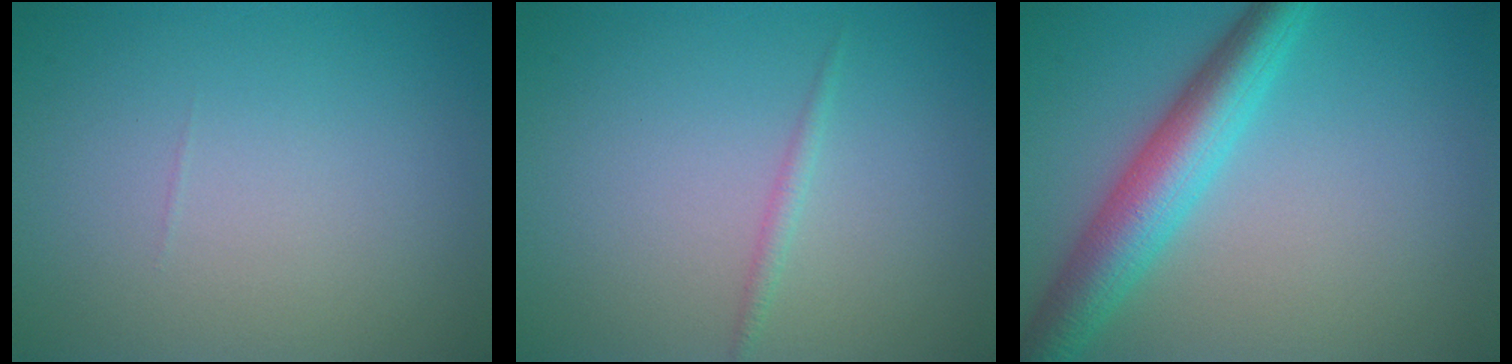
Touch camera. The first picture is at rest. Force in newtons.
{"total": 0.9, "press": 0.9, "slide": 0.1}
{"total": 5.9, "press": 5.9, "slide": 0.2}